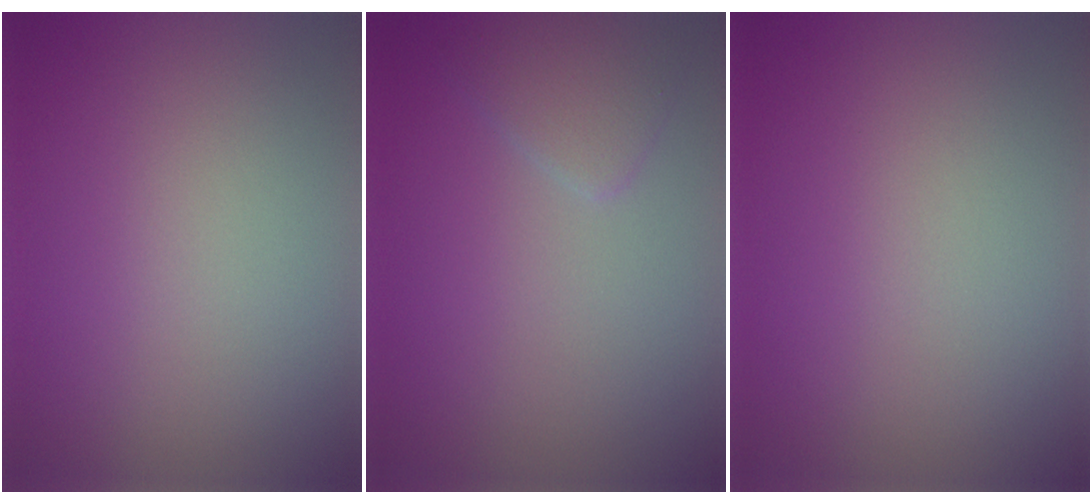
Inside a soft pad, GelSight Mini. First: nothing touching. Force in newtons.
{"total": 1.8, "press": 1.8, "slide": 0.2}
{"total": 0.0}